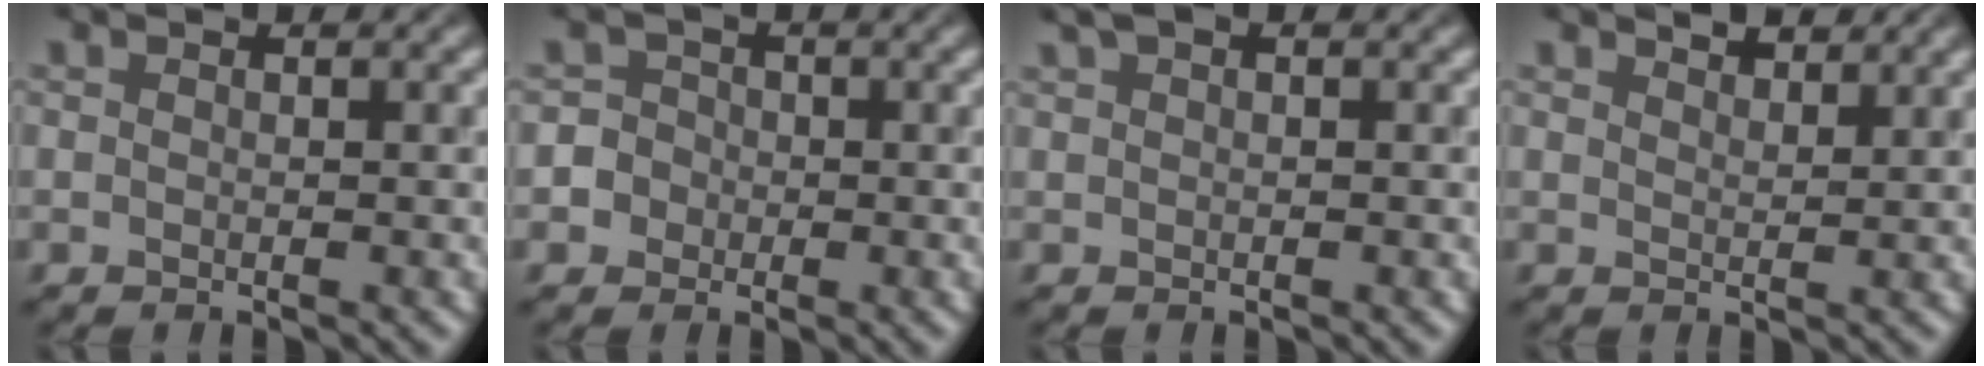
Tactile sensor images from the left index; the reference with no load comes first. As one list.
[{"total": 3.7, "force": [-1.0, 3.5, 0.5], "torque": [0.018, 0.020, -0.040]}, {"total": 1.0, "force": [0.7, 0.4, 0.6], "torque": [-0.010, 0.011, 0.013]}, {"total": 2.1, "force": [2.0, 0.5, 0.5], "torque": [-0.008, 0.000, 0.036]}]